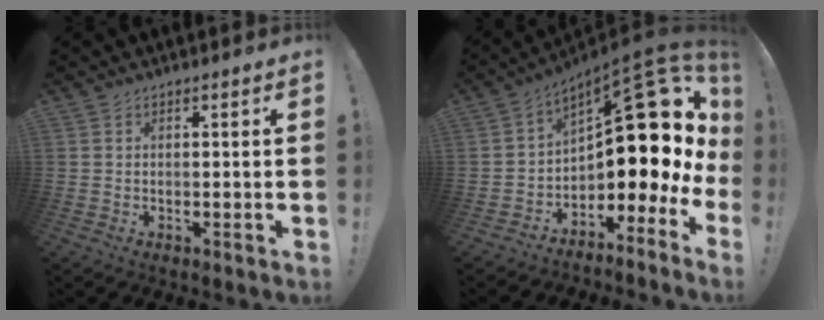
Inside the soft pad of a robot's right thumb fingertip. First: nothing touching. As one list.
[{"total": 16.8, "force": [8.2, 7.9, 12.4], "torque": [-0.153, -0.075, 0.151]}]